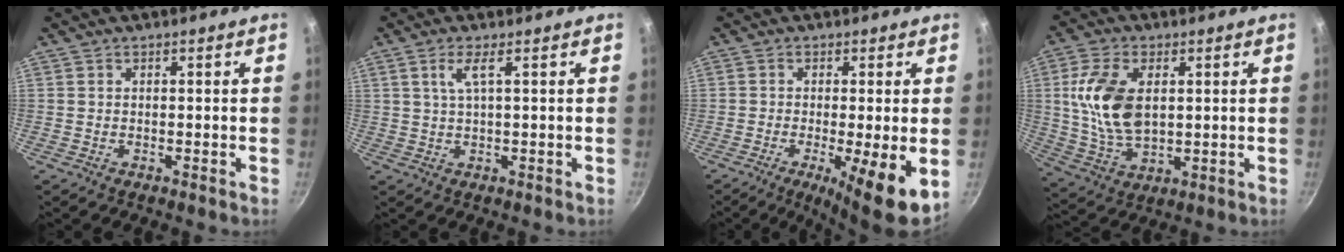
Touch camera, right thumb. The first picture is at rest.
{"total": 3.4, "force": [1.2, 0.5, 3.2], "torque": [-0.069, 0.002, 0.028]}
{"total": 9.3, "force": [-1.9, 1.3, 9.0], "torque": [-0.140, -0.009, -0.026]}
{"total": 13.2, "force": [2.3, 7.7, 10.5], "torque": [-0.196, -0.012, 0.050]}